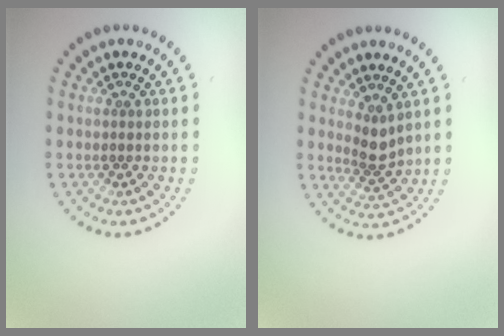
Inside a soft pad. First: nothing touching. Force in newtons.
{"total": 2.0, "press": 1.6, "slide": 1.2}